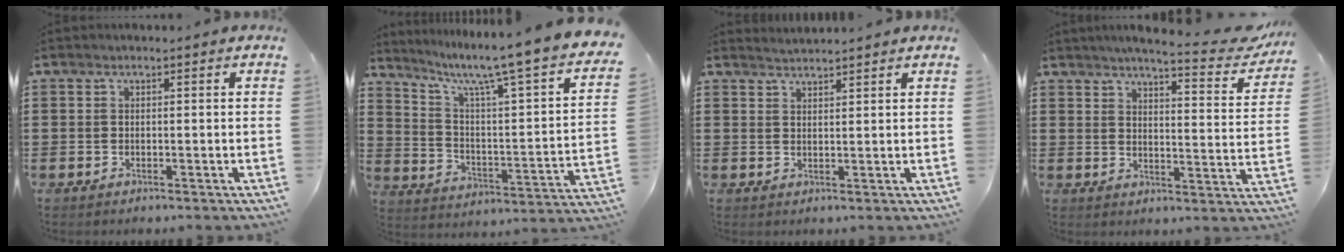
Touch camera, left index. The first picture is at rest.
{"total": 8.4, "force": [6.4, -0.2, 5.4], "torque": [-0.123, -0.060, 0.091]}
{"total": 1.7, "force": [1.7, -0.2, -0.1], "torque": [-0.001, 0.001, 0.034]}
{"total": 5.4, "force": [4.7, -0.2, 2.7], "torque": [-0.056, -0.036, 0.074]}